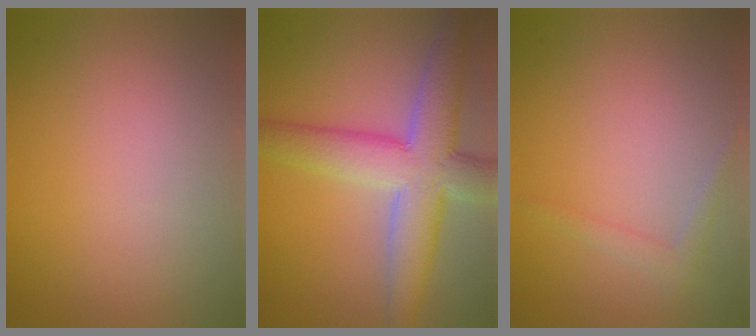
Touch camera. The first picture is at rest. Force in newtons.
{"total": 7.9, "press": 7.8, "slide": 0.4}
{"total": 1.2, "press": 1.2, "slide": 0.1}